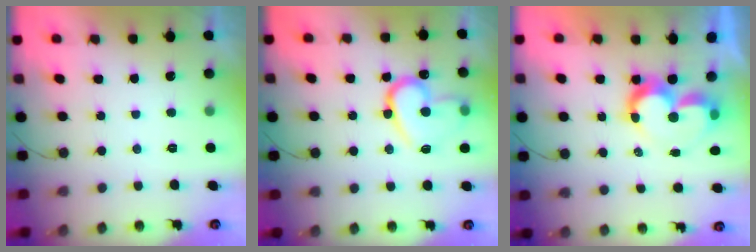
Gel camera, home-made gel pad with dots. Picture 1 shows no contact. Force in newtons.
{"total": 14.7, "press": 14.6, "slide": 1.6}
{"total": 9.0, "press": 9.0, "slide": 0.7}